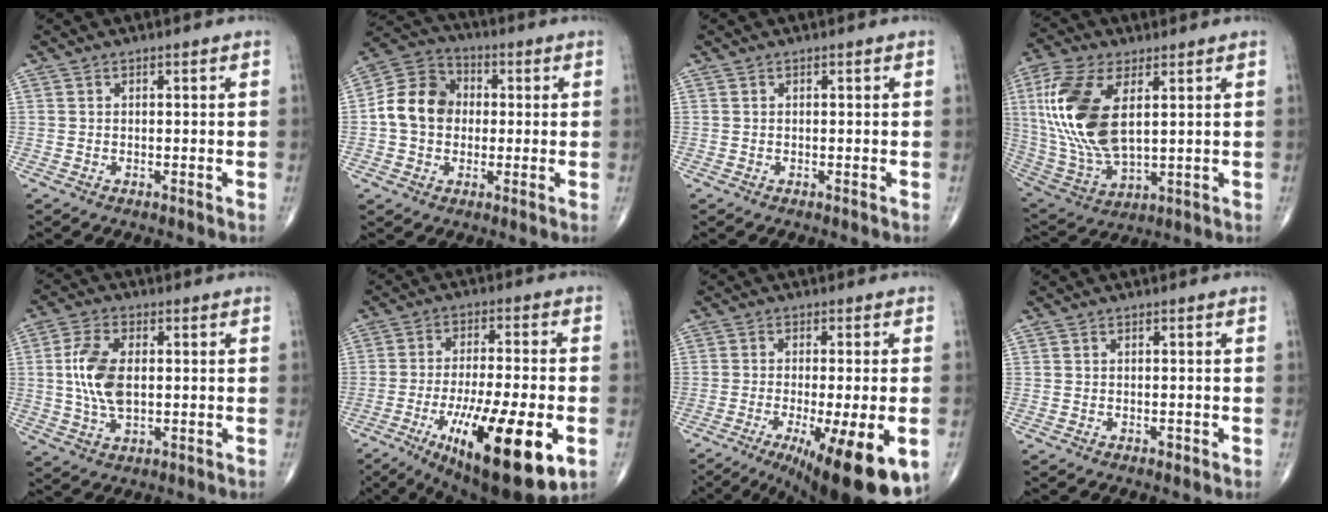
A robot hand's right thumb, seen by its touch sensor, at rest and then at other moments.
{"total": 11.1, "force": [0.1, 9.0, 6.4], "torque": [-0.101, 0.029, -0.009]}
{"total": 0.0}
{"total": 19.1, "force": [4.1, 9.4, 16.0], "torque": [-0.350, -0.015, 0.084]}
{"total": 9.5, "force": [0.6, 5.1, 8.0], "torque": [-0.167, 0.001, 0.015]}
{"total": 22.2, "force": [-8.1, 6.1, 19.8], "torque": [-0.308, -0.009, -0.115]}
{"total": 17.9, "force": [-8.0, 3.9, 15.6], "torque": [-0.191, -0.018, -0.112]}
{"total": 1.1, "force": [-0.6, 0.6, 0.7], "torque": [-0.007, 0.000, -0.009]}